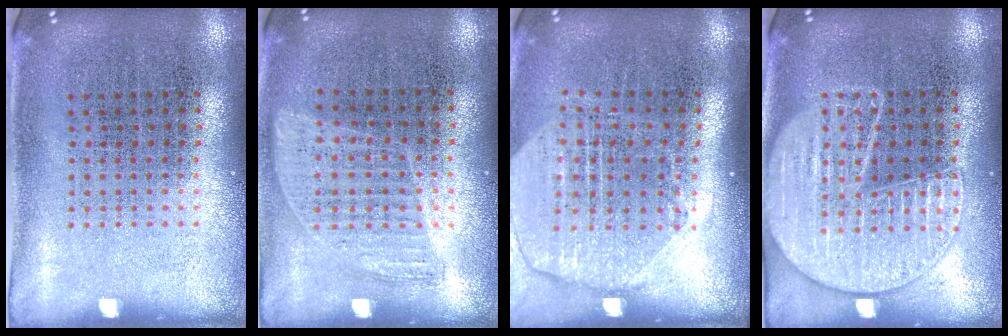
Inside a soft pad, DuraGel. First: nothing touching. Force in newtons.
{"total": 0.9, "press": 0.8, "slide": 0.4}
{"total": 1.9, "press": 1.7, "slide": 0.9}
{"total": 1.9, "press": 1.9, "slide": 0.2}